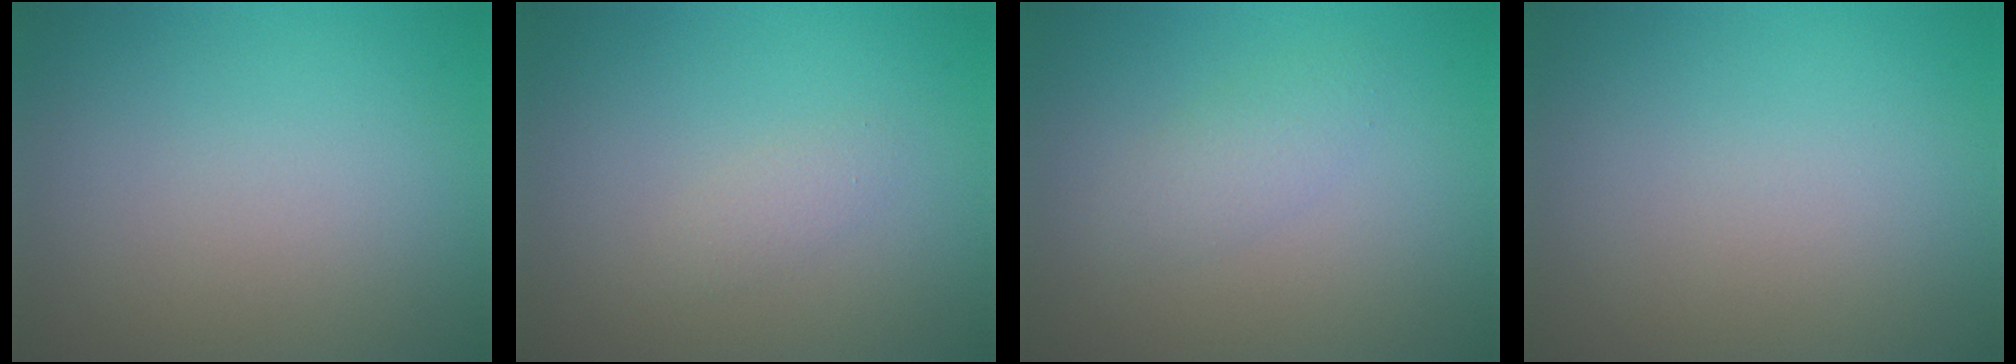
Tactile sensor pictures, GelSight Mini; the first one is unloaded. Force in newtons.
{"total": 1.0, "press": 1.0, "slide": 0.0}
{"total": 1.7, "press": 1.7, "slide": 0.0}
{"total": 0.0}